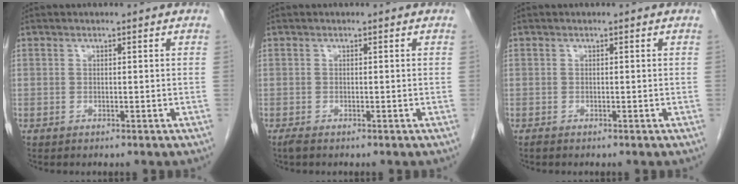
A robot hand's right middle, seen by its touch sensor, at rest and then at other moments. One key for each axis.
{"total": 0.8, "fx": -0.6, "fy": 0.1, "fz": 0.5, "tx": -0.015, "ty": -0.003, "tz": -0.013}
{"total": 0.0}